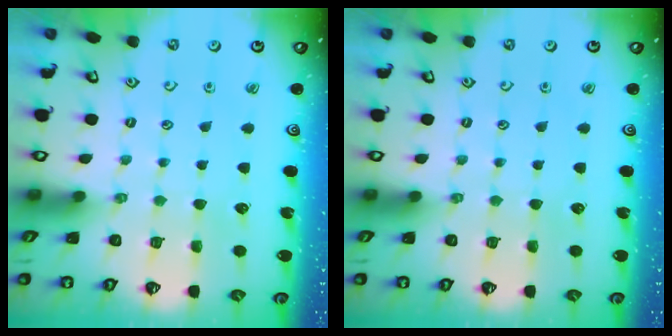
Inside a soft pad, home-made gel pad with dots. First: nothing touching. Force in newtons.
{"total": 0.0}